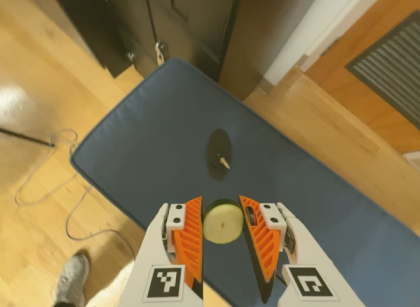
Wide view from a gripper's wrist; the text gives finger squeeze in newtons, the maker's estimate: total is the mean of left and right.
{"total": 10.4, "left": 10.2, "right": 10.5}